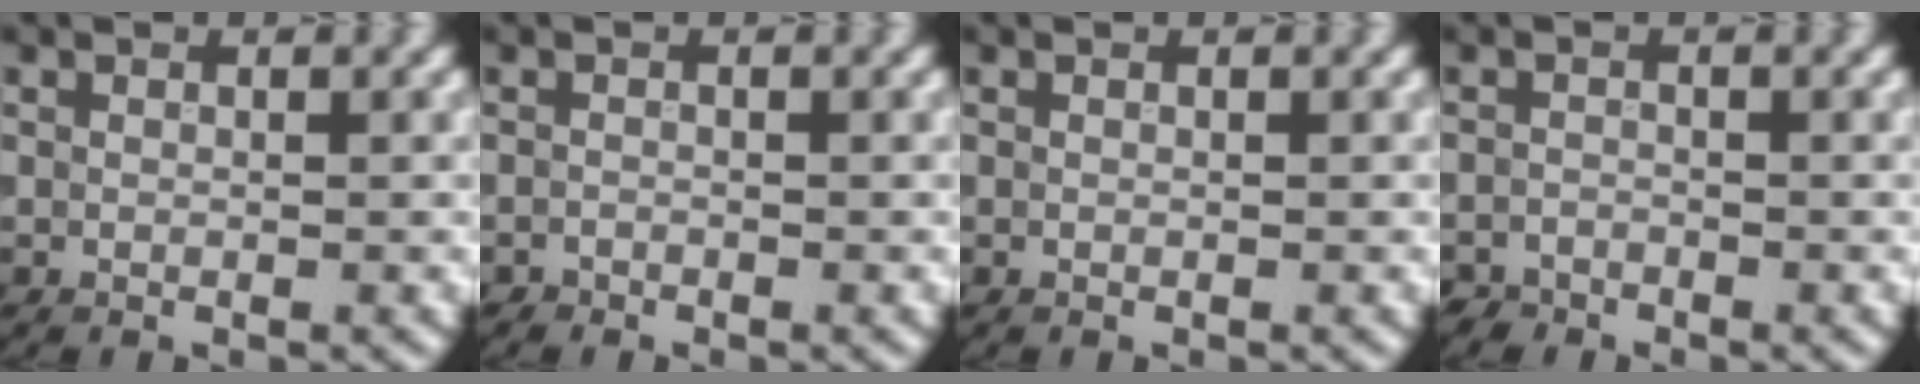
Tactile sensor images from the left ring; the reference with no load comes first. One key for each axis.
{"total": 0.5, "fx": -0.5, "fy": 0.2, "fz": -0.1, "tx": 0.004, "ty": -0.001, "tz": -0.011}
{"total": 0.0}
{"total": 1.3, "fx": -1.2, "fy": 0.4, "fz": -0.2, "tx": 0.008, "ty": 0.002, "tz": -0.025}